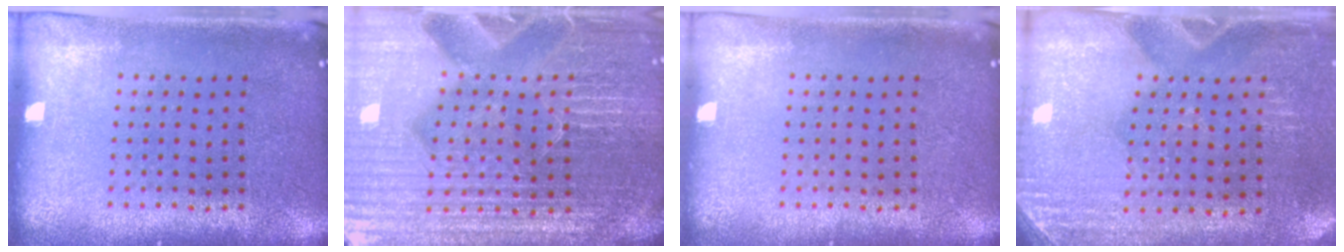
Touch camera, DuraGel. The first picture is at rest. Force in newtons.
{"total": 6.0, "press": 5.5, "slide": 2.5}
{"total": 0.0}
{"total": 2.9, "press": 2.6, "slide": 1.2}